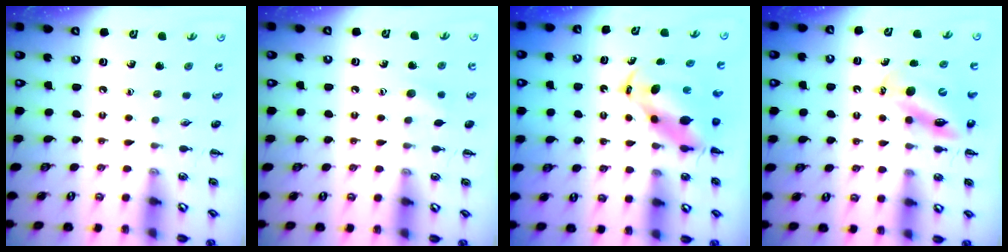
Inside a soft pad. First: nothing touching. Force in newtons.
{"total": 5.7, "press": 5.6, "slide": 1.1}
{"total": 6.7, "press": 6.4, "slide": 2.1}
{"total": 11.0, "press": 10.6, "slide": 2.9}